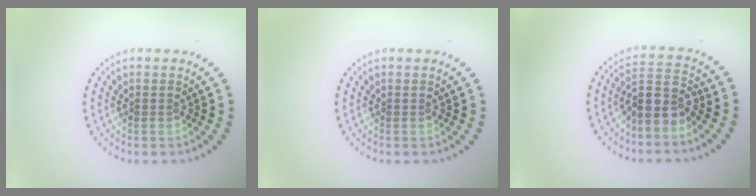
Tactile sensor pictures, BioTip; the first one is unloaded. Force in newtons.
{"total": 0.0}
{"total": 3.6, "press": 2.9, "slide": 2.2}